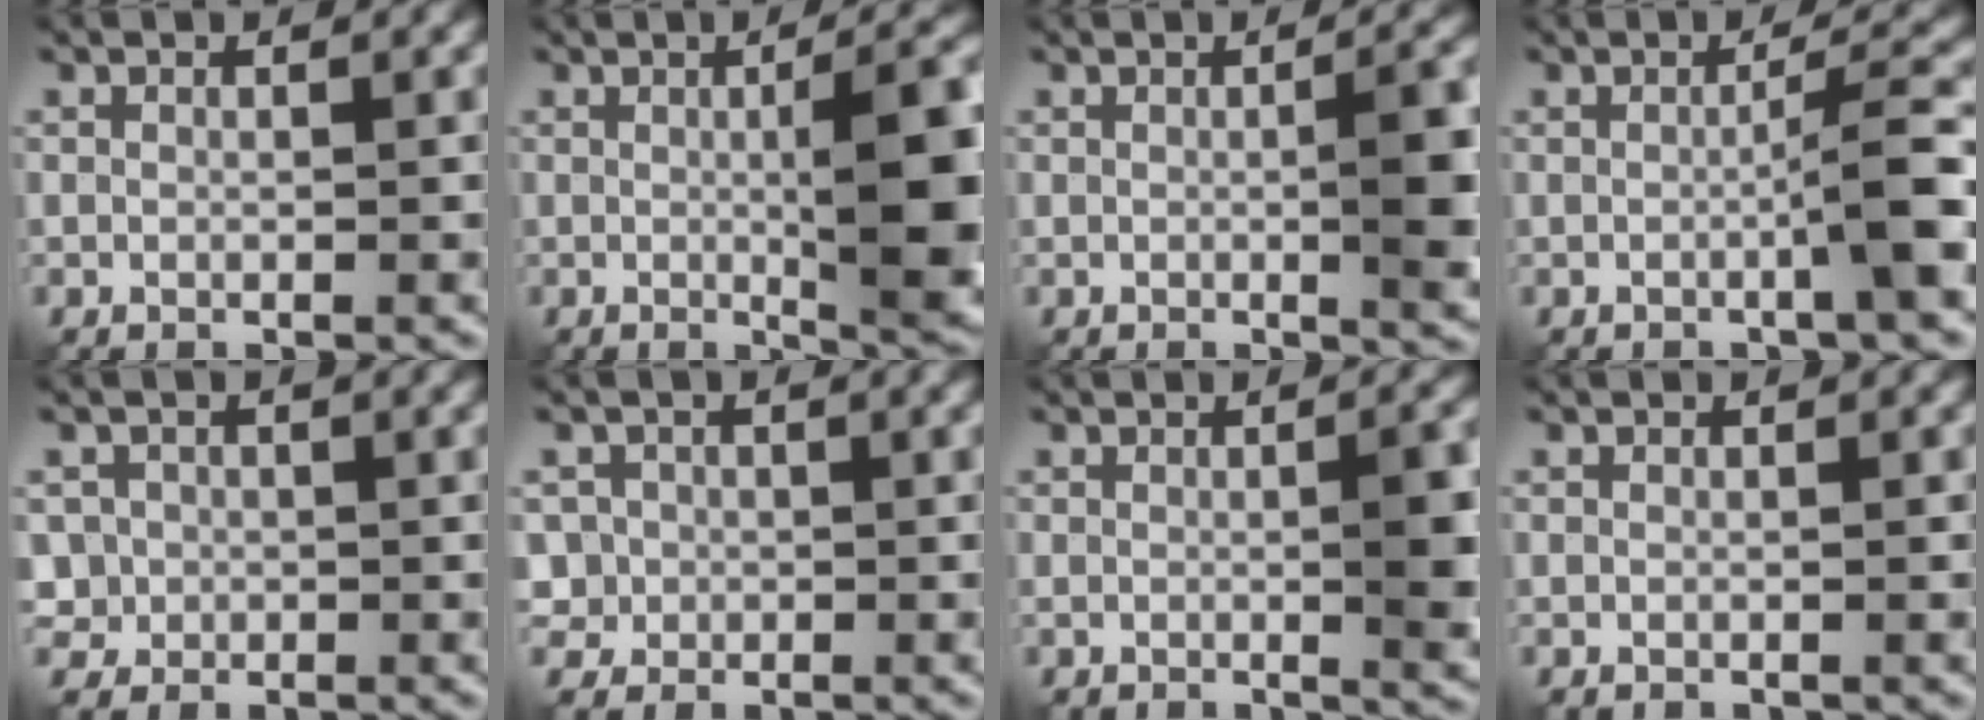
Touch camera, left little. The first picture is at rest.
{"total": 9.2, "force": [0.0, 2.3, 8.9], "torque": [-0.113, 0.002, -0.001]}
{"total": 5.4, "force": [0.0, 1.3, 5.2], "torque": [-0.067, 0.007, -0.003]}
{"total": 4.3, "force": [-0.7, 0.6, 4.2], "torque": [-0.062, 0.007, -0.016]}
{"total": 2.3, "force": [0.2, 2.3, 0.5], "torque": [-0.019, -0.009, 0.010]}
{"total": 2.5, "force": [0.3, 2.4, 0.5], "torque": [-0.020, -0.008, 0.014]}
{"total": 4.8, "force": [0.1, 1.3, 4.6], "torque": [-0.059, 0.006, 0.001]}
{"total": 0.0}